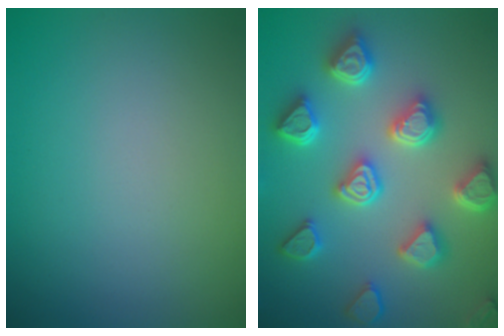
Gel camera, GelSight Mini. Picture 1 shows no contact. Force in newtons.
{"total": 6.5, "press": 6.0, "slide": 2.4}